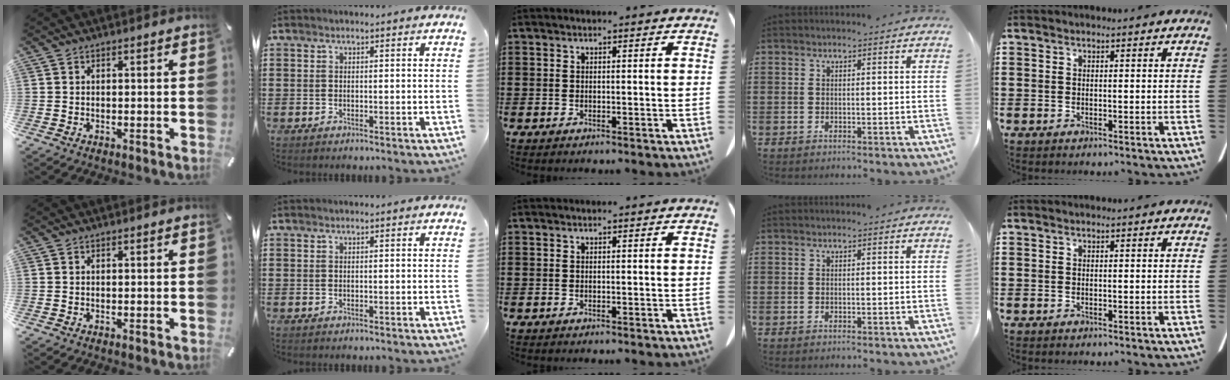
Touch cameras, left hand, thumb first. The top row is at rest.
{}